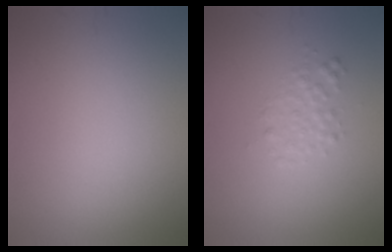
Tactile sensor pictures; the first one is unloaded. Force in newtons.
{"total": 1.5, "press": 1.5, "slide": 0.0}